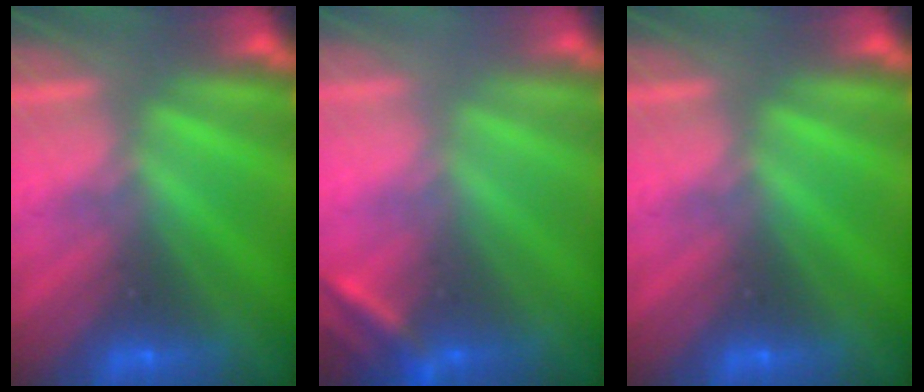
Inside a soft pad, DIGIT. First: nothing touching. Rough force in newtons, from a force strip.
{"total": 2.6}
{"total": 0.0}